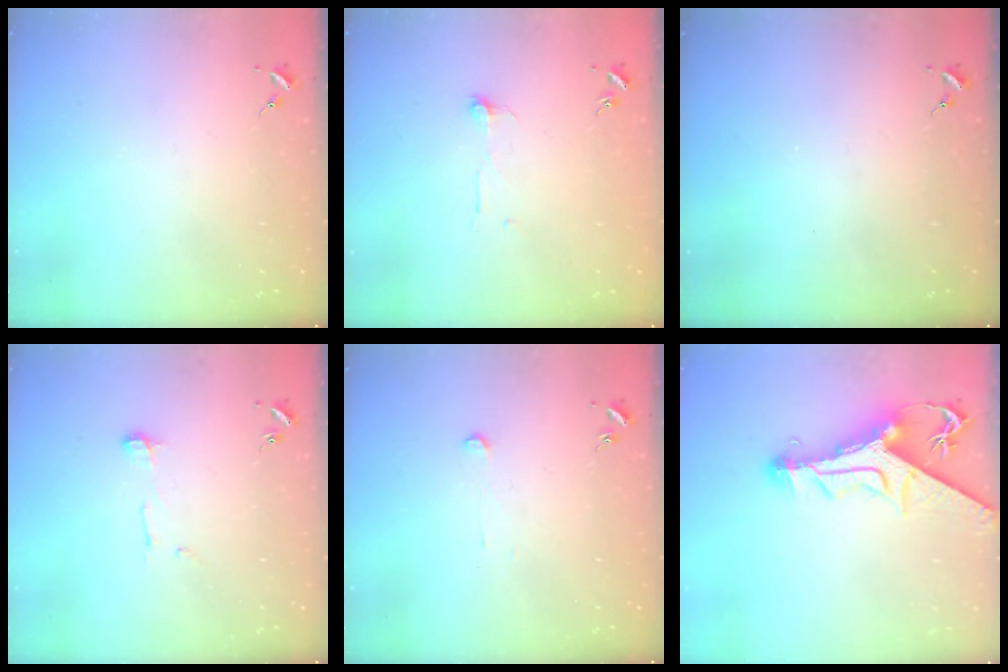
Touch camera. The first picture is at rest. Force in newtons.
{"total": 4.3, "press": 4.3, "slide": 0.5}
{"total": 0.0}
{"total": 5.0, "press": 5.0, "slide": 0.3}
{"total": 2.6, "press": 2.6, "slide": 0.2}
{"total": 13.8, "press": 13.7, "slide": 1.5}